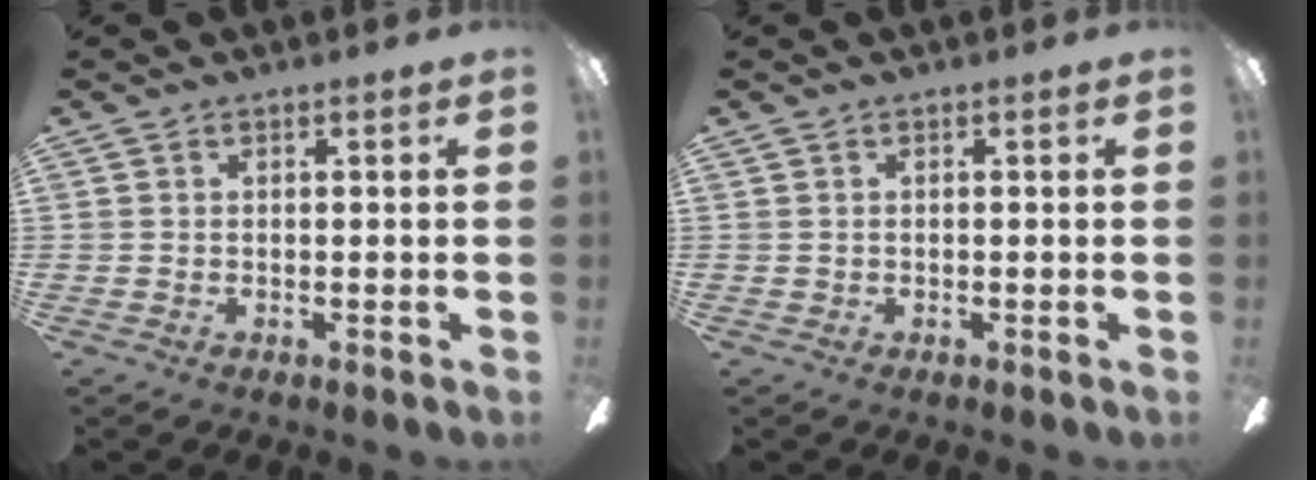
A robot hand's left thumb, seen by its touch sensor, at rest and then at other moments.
{"total": 0.0}